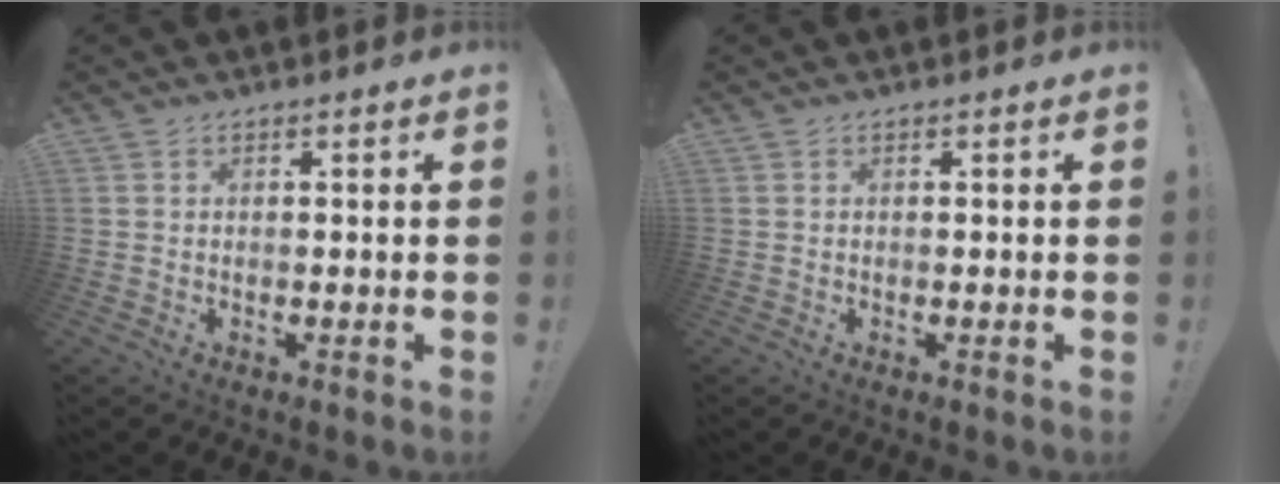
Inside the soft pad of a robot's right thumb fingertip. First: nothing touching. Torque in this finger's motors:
{"motor_torque": [0.04, -0.18, 0.15, -0.03, 0.00]}